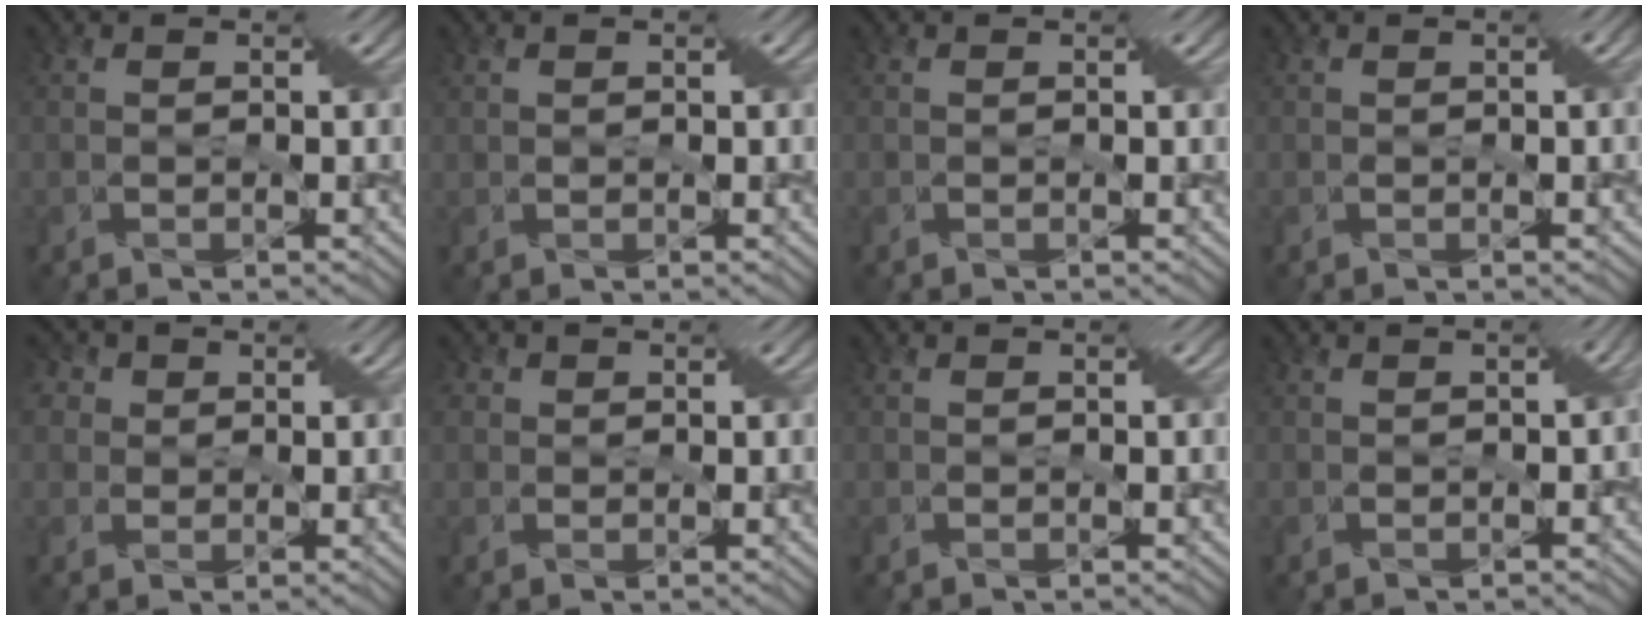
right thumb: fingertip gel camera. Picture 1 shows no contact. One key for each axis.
{"total": 0.9, "fx": 0.6, "fy": 0.7, "fz": 0.2, "tx": -0.005, "ty": -0.001, "tz": 0.010}
{"total": 0.0}
{"total": 1.5, "fx": 0.1, "fy": 0.3, "fz": 1.5, "tx": -0.018, "ty": 0.006, "tz": 0.001}
{"total": 6.2, "fx": 2.6, "fy": 4.9, "fz": 2.6, "tx": -0.069, "ty": 0.027, "tz": 0.033}
{"total": 2.7, "fx": 1.0, "fy": 2.3, "fz": 1.0, "tx": -0.016, "ty": 0.012, "tz": 0.003}
{"total": 0.0}
{"total": 2.2, "fx": -0.4, "fy": 1.4, "fz": 1.7, "tx": -0.018, "ty": -0.005, "tz": -0.005}